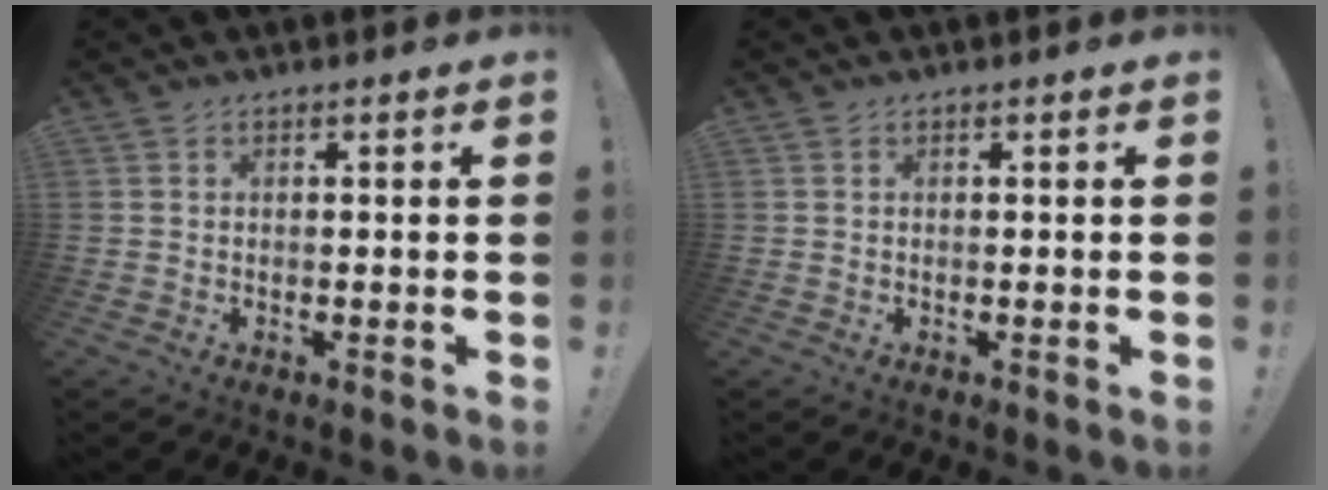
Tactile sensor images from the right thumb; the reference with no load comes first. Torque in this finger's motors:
{"motor_torque": [0.09, -0.07, -0.02, -0.02, 0.00]}